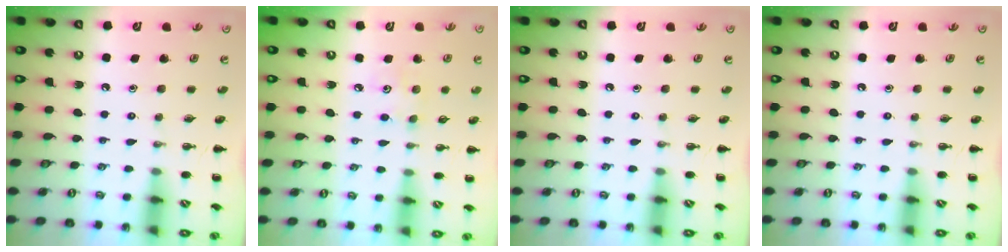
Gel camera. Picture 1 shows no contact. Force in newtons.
{"total": 3.8, "press": 3.7, "slide": 1.0}
{"total": 0.0}
{"total": 0.0}